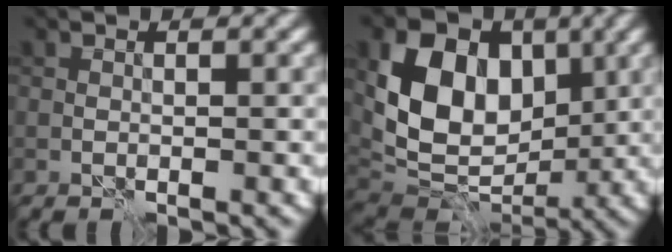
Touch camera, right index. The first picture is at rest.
{"total": 11.1, "force": [2.0, 7.9, 7.5], "torque": [-0.132, 0.000, 0.029]}